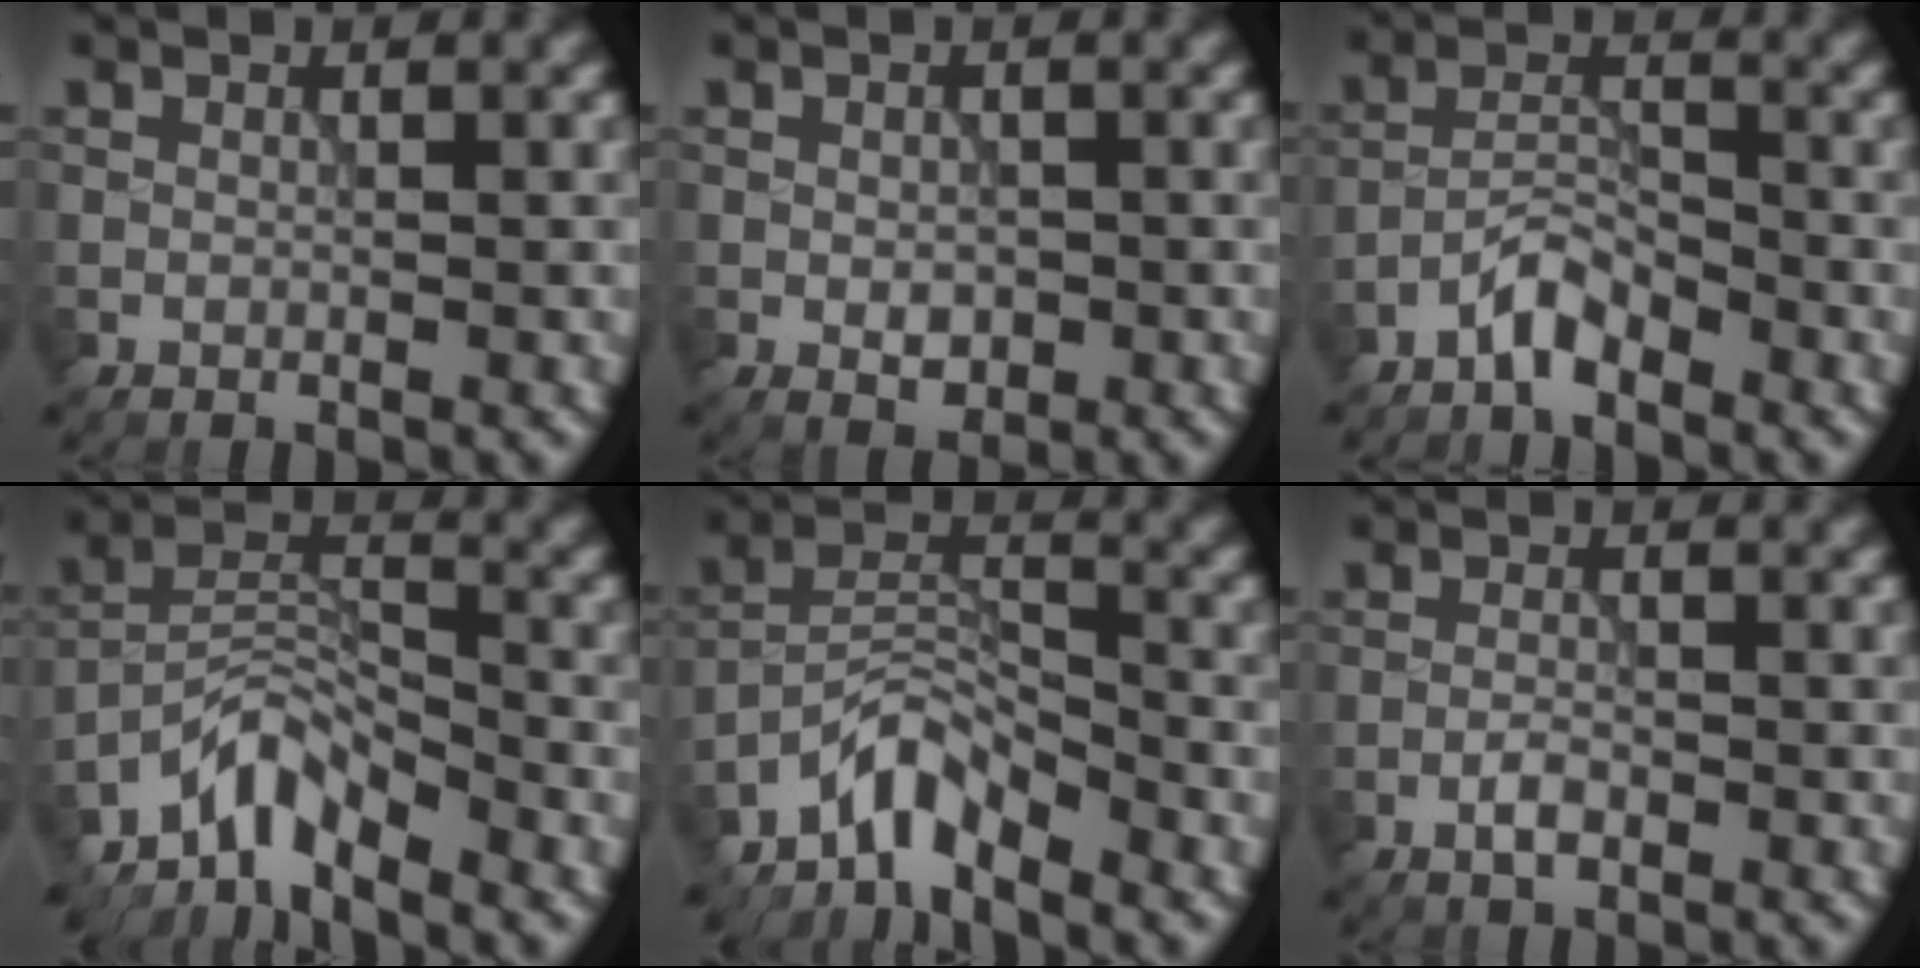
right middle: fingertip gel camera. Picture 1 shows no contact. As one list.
[{"total": 2.1, "force": [-0.5, 1.3, 1.5], "torque": [-0.025, -0.004, -0.006]}, {"total": 2.8, "force": [-2.3, 0.8, 1.4], "torque": [-0.023, 0.012, -0.050]}, {"total": 4.5, "force": [-3.9, 1.3, 1.9], "torque": [-0.026, 0.006, -0.087]}, {"total": 4.2, "force": [-3.6, 1.2, 1.8], "torque": [-0.027, 0.010, -0.081]}, {"total": 1.6, "force": [-0.8, 0.6, 1.2], "torque": [-0.023, 0.001, -0.019]}]